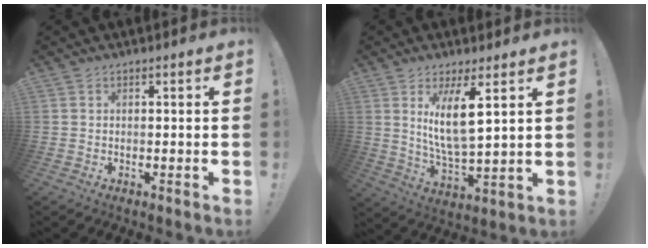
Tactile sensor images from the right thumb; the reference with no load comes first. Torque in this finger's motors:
{"motor_torque": [-0.20, 0.73, 0.04, 0.28, 0.12]}